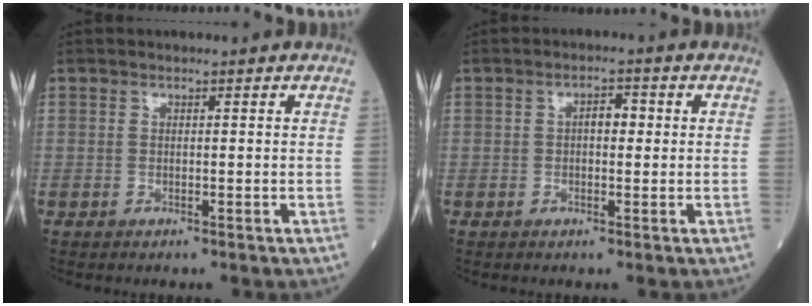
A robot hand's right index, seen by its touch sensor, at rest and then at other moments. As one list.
[{"total": 2.8, "force": [0.4, 1.3, 2.5], "torque": [-0.037, 0.011, 0.005]}]